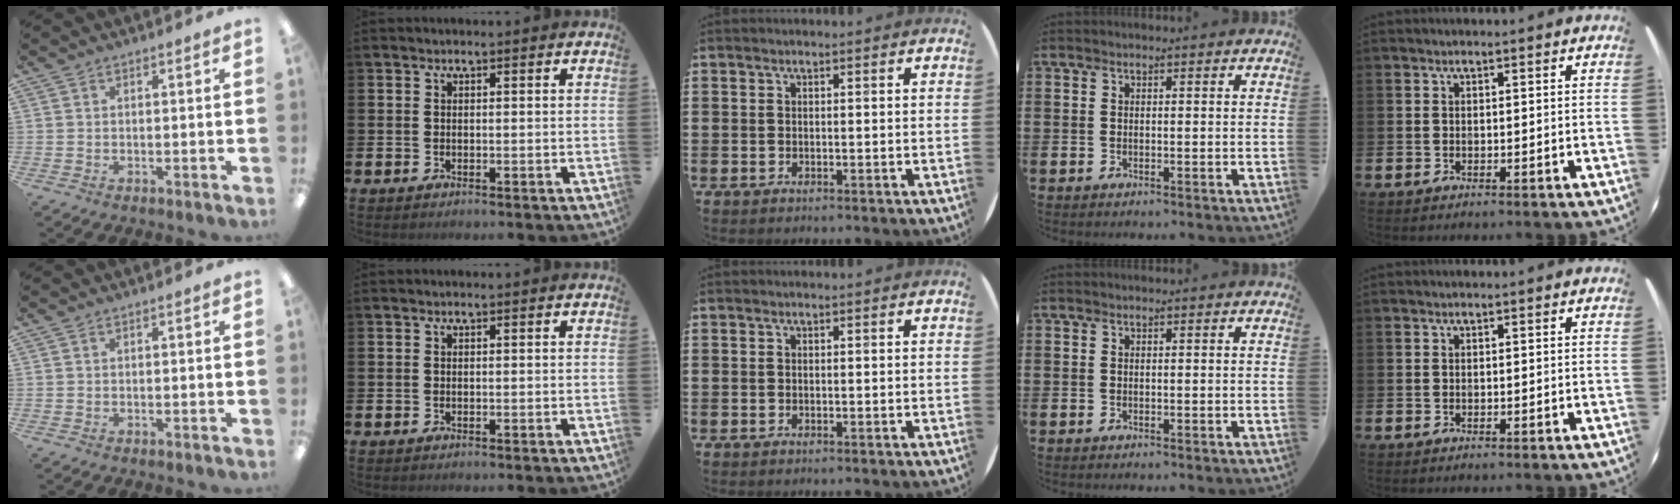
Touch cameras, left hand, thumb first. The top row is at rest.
{}